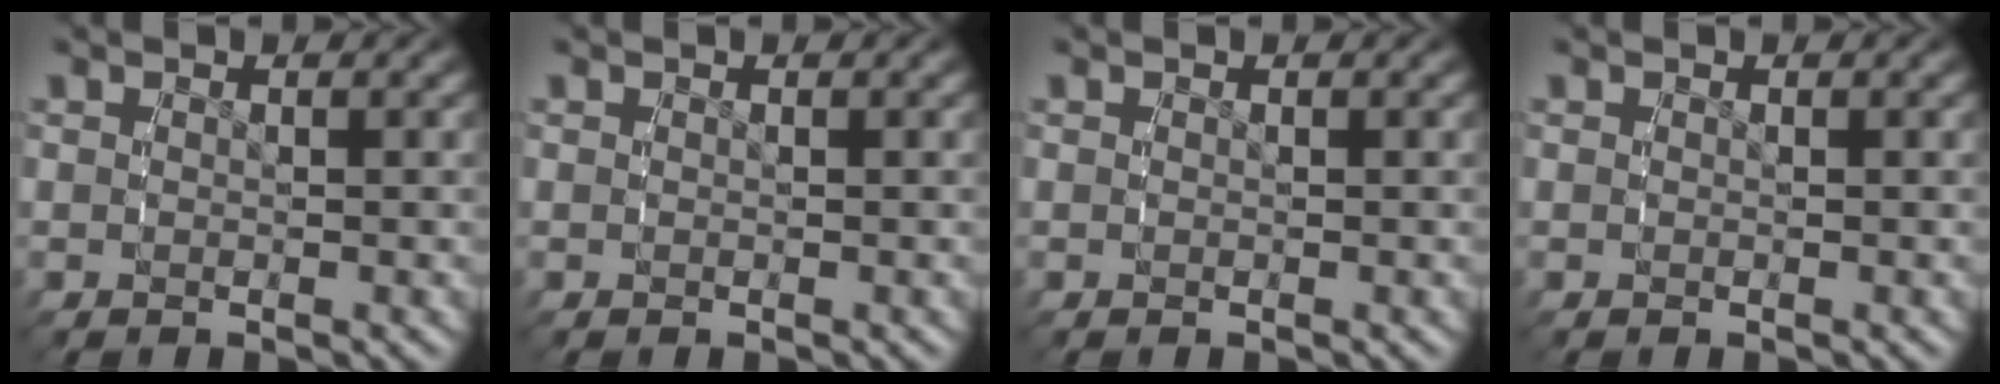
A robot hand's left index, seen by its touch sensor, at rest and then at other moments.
{"total": 0.0}
{"total": 0.0}
{"total": 0.0}